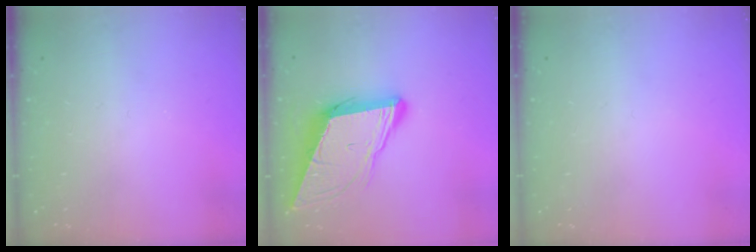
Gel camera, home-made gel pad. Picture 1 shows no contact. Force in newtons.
{"total": 11.7, "press": 11.1, "slide": 3.5}
{"total": 0.0}